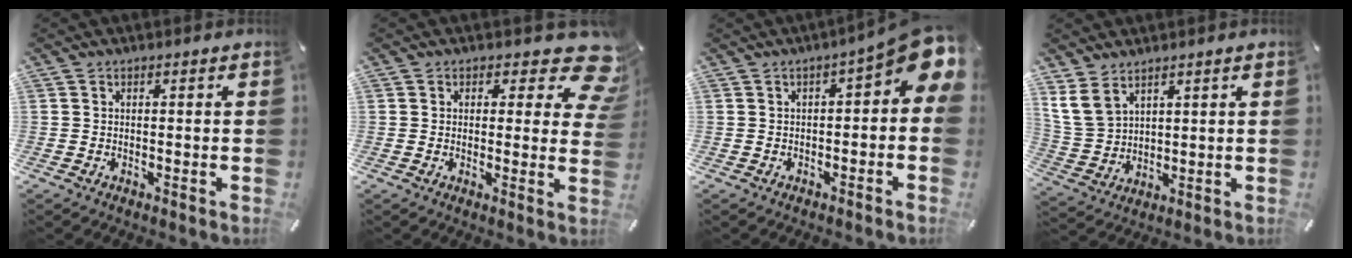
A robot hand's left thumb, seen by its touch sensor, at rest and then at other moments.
{"total": 10.2, "force": [5.7, 4.8, 7.0], "torque": [-0.070, -0.040, 0.096]}
{"total": 8.9, "force": [3.0, 3.3, 7.7], "torque": [-0.096, -0.031, 0.048]}
{"total": 7.9, "force": [5.1, 5.1, 3.3], "torque": [-0.096, -0.016, 0.096]}